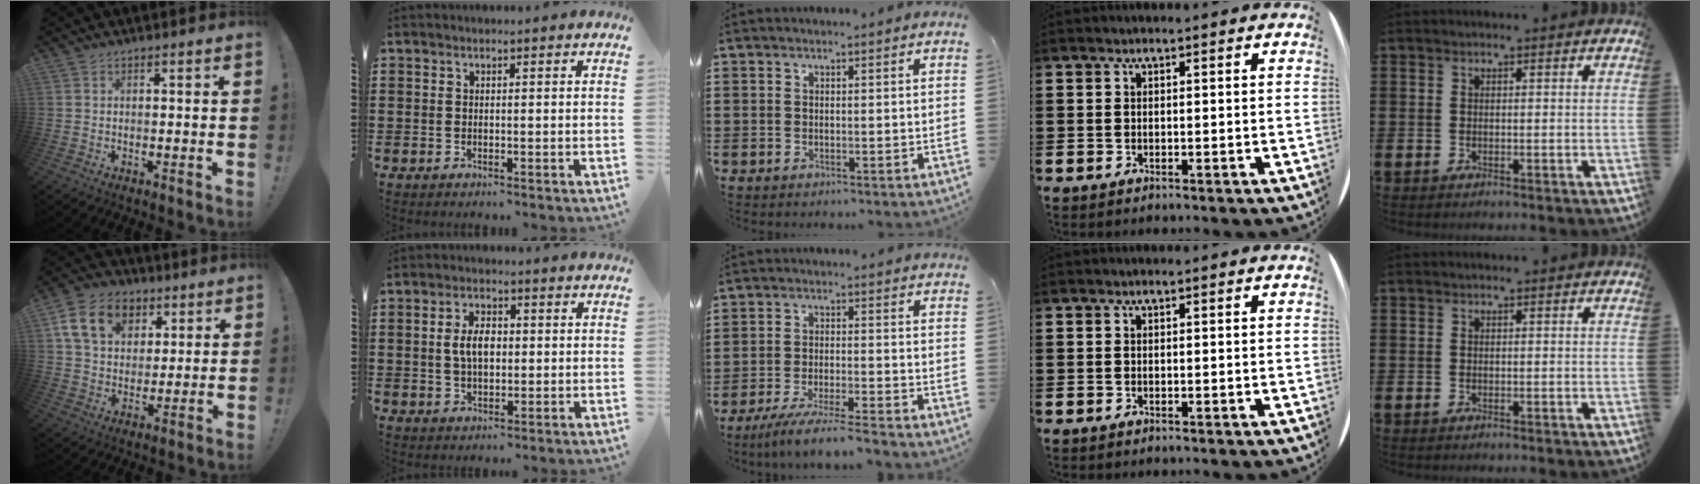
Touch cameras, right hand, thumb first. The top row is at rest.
{"thumb": {"total": 16.1, "force": [6.8, 11.7, 8.7], "torque": [-0.139, -0.020, 0.133]}, "index": {"total": 4.7, "force": [0.4, 2.5, 4.0], "torque": [-0.073, 0.007, 0.003]}, "middle": {"total": 5.6, "force": [-5.1, -0.2, 2.3], "torque": [-0.048, -0.016, -0.097]}}